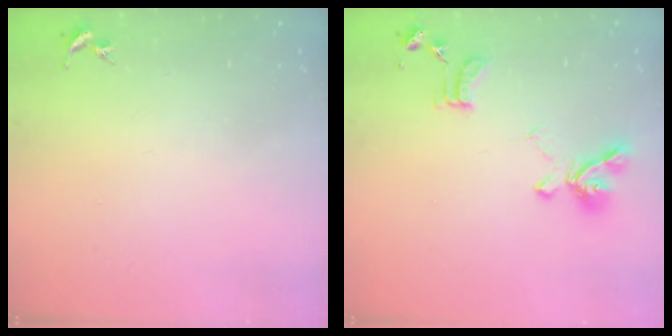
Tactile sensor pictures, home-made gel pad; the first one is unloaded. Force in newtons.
{"total": 15.5, "press": 15.4, "slide": 1.6}